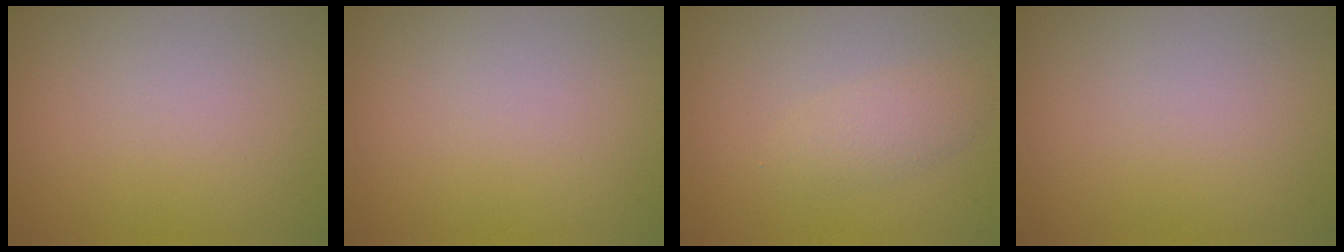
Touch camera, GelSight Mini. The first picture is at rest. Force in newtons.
{"total": 0.0}
{"total": 2.0, "press": 2.0, "slide": 0.1}
{"total": 0.0}